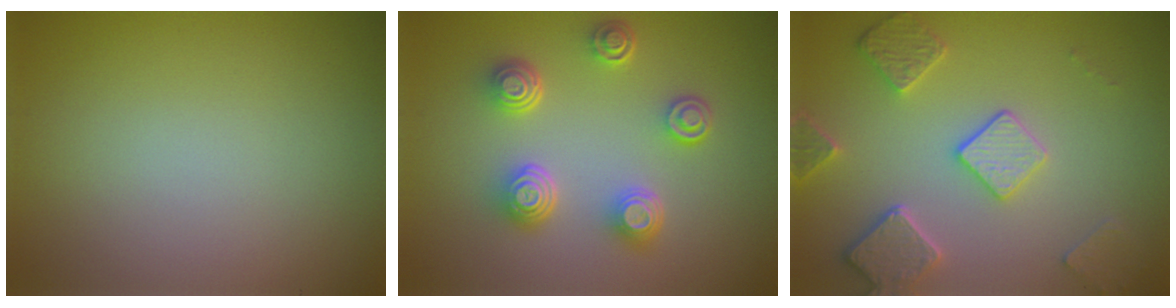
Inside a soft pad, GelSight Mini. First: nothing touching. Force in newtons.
{"total": 4.7, "press": 3.5, "slide": 3.1}
{"total": 4.6, "press": 3.8, "slide": 2.6}